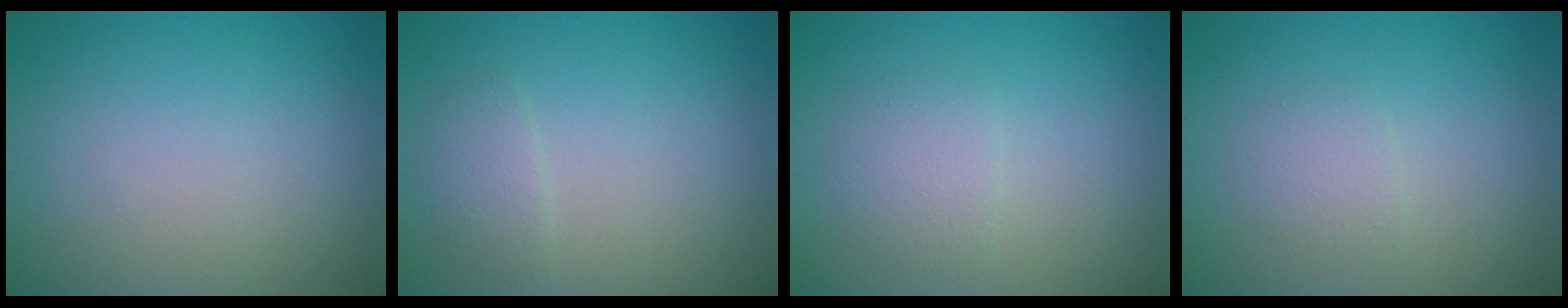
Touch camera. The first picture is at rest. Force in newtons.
{"total": 1.5, "press": 1.5, "slide": 0.0}
{"total": 2.9, "press": 2.9, "slide": 0.2}
{"total": 1.4, "press": 1.4, "slide": 0.0}